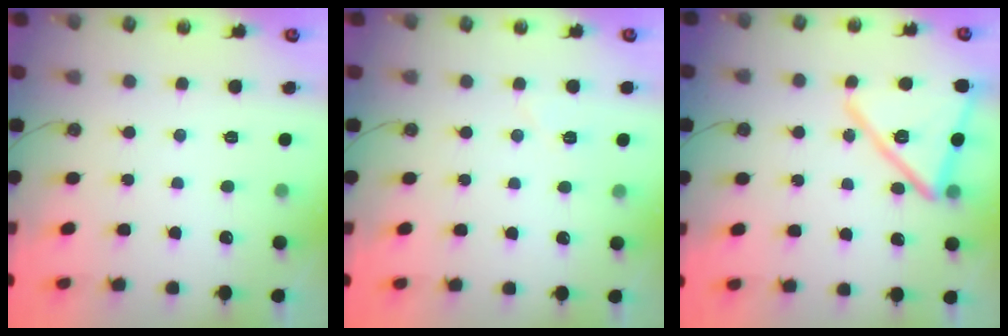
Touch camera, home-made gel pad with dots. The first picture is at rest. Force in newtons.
{"total": 4.4, "press": 4.2, "slide": 1.4}
{"total": 16.9, "press": 16.9, "slide": 1.1}